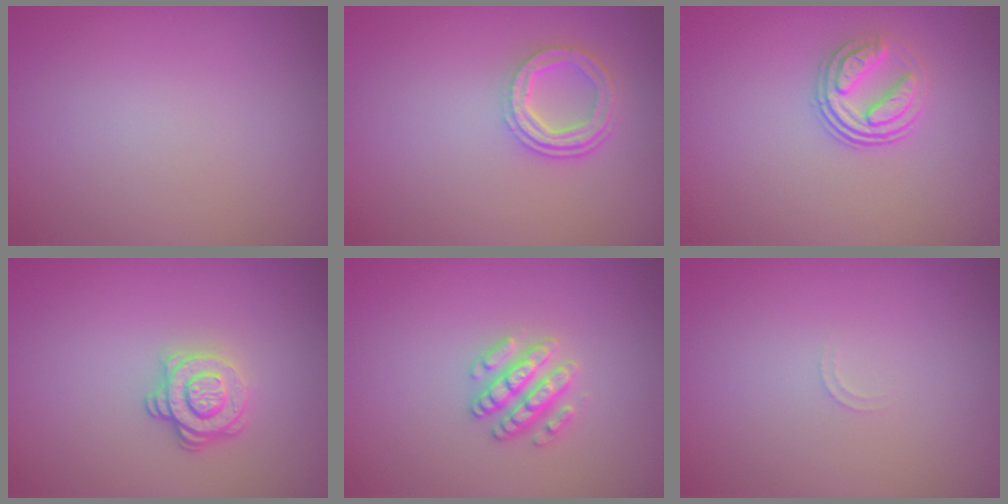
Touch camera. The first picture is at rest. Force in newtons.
{"total": 3.6, "press": 2.8, "slide": 2.3}
{"total": 3.0, "press": 2.6, "slide": 1.6}
{"total": 2.9, "press": 2.5, "slide": 1.6}
{"total": 2.6, "press": 2.6, "slide": 0.3}
{"total": 0.6, "press": 0.6, "slide": 0.2}